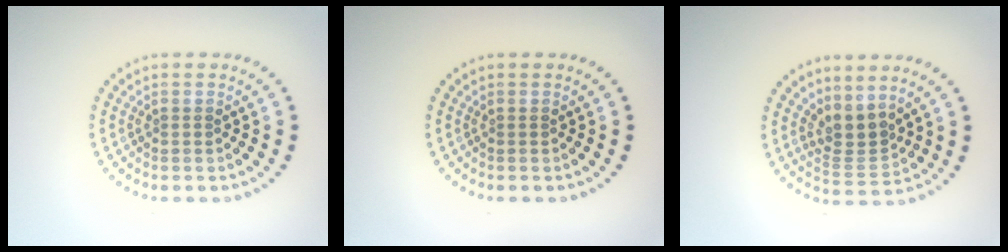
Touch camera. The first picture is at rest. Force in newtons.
{"total": 0.0}
{"total": 2.8, "press": 2.1, "slide": 1.8}